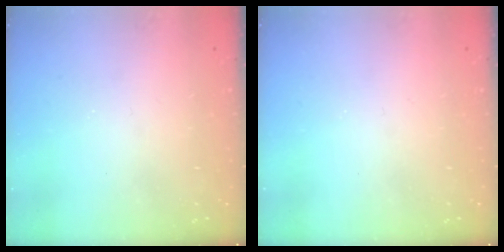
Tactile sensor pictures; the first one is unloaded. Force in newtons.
{"total": 0.0}